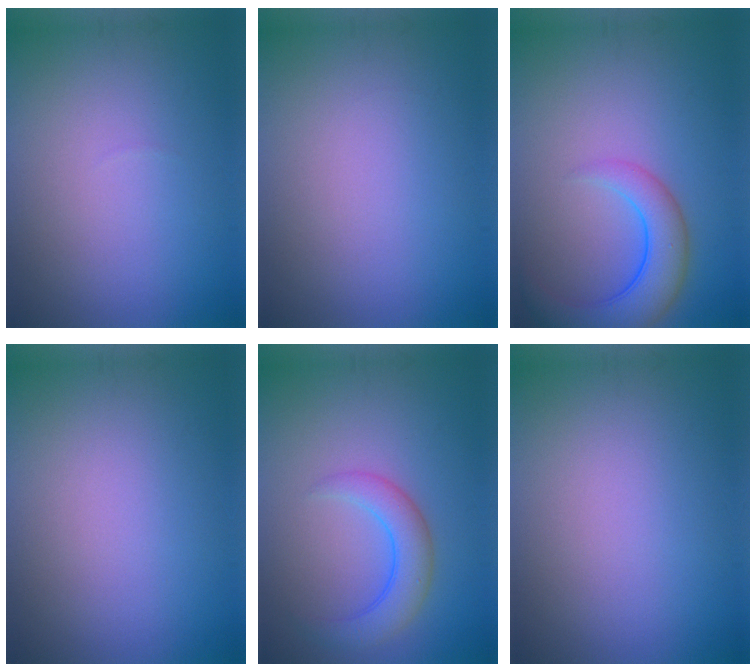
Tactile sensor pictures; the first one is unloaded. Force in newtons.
{"total": 0.0}
{"total": 5.3, "press": 5.3, "slide": 0.3}
{"total": 0.0}
{"total": 3.7, "press": 3.7, "slide": 0.3}
{"total": 0.0}